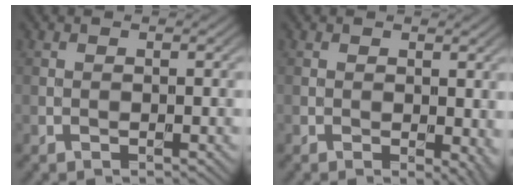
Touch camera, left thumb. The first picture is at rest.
{"total": 2.9, "force": [-0.2, 1.6, 2.5], "torque": [-0.024, -0.006, -0.001]}